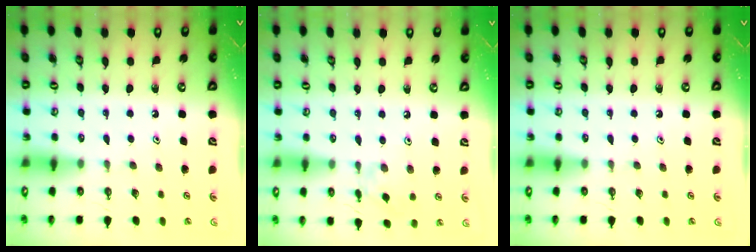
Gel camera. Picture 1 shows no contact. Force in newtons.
{"total": 1.4, "press": 1.3, "slide": 0.2}
{"total": 0.0}